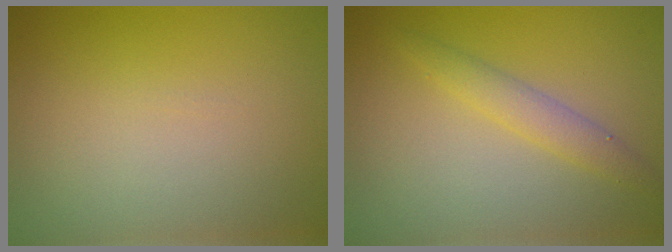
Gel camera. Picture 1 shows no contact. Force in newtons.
{"total": 2.2, "press": 2.2, "slide": 0.0}